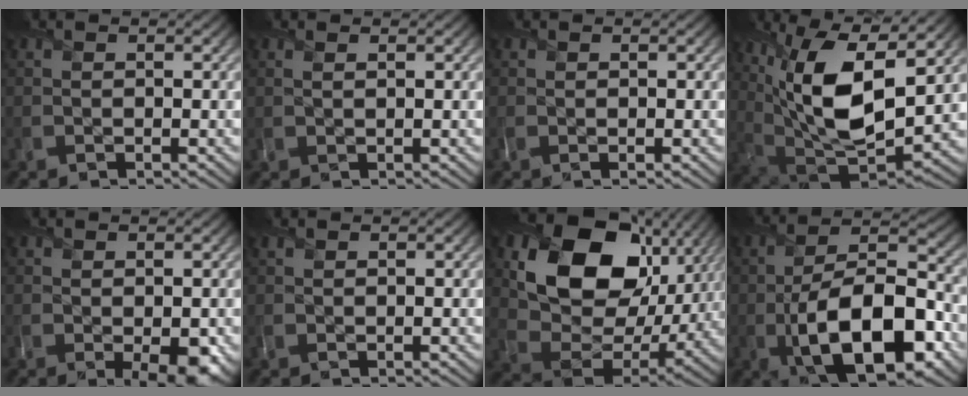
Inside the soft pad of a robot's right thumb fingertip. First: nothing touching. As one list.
[{"total": 0.9, "force": [0.6, 0.2, 0.6], "torque": [-0.008, -0.001, 0.006]}, {"total": 0.0}, {"total": 15.3, "force": [4.8, 6.4, 13.0], "torque": [-0.258, -0.002, 0.090]}, {"total": 3.6, "force": [-1.3, 1.4, 3.1], "torque": [-0.042, -0.016, -0.010]}, {"total": 0.0}, {"total": 17.2, "force": [7.1, 12.2, 9.8], "torque": [-0.190, -0.001, 0.137]}, {"total": 15.1, "force": [-5.2, 7.3, 12.2], "torque": [-0.202, -0.022, -0.092]}]